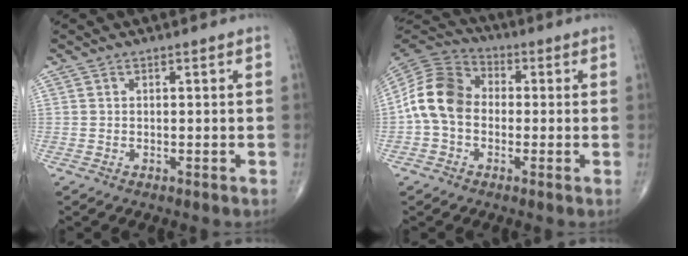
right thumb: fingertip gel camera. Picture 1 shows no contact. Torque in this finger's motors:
{"motor_torque": [1.69, 1.76, 1.22, -0.18, 0.14]}